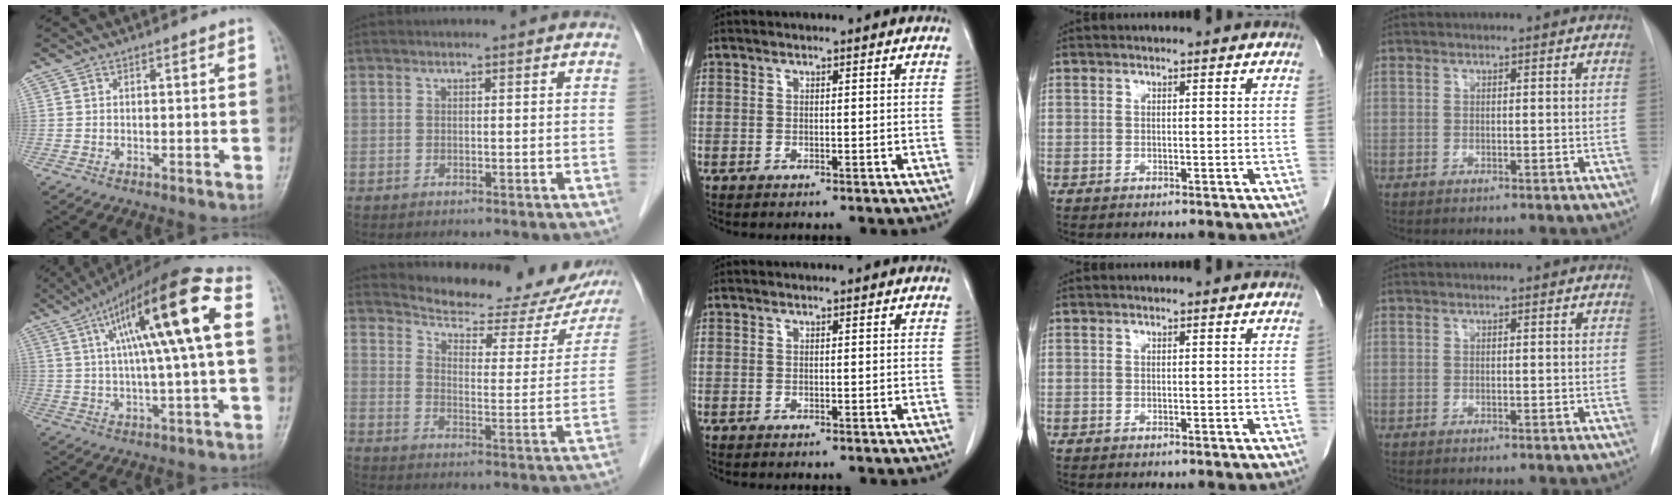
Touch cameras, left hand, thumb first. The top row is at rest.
{"thumb": {"total": 19.2, "force": [4.1, 2.9, 18.5], "torque": [-0.316, 0.033, 0.061]}, "index": {"total": 21.5, "force": [20.1, 4.8, 5.8], "torque": [-0.060, -0.056, 0.244]}}